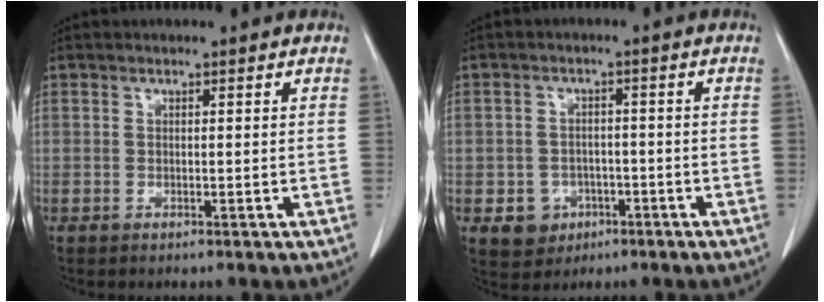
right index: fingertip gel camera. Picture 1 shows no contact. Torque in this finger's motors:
{"motor_torque": [-0.35, -0.01, -0.98, -0.21]}